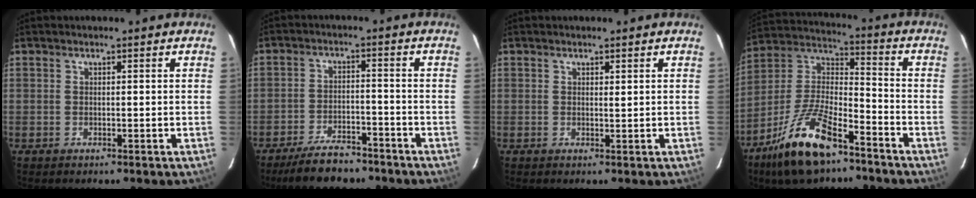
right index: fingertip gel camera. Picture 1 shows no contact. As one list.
[{"total": 8.0, "force": [-6.9, 2.8, 3.1], "torque": [-0.056, -0.008, -0.118]}, {"total": 0.7, "force": [0.4, 0.1, 0.5], "torque": [-0.008, -0.004, 0.007]}, {"total": 16.1, "force": [-10.6, 4.6, 11.2], "torque": [-0.236, -0.003, -0.193]}]